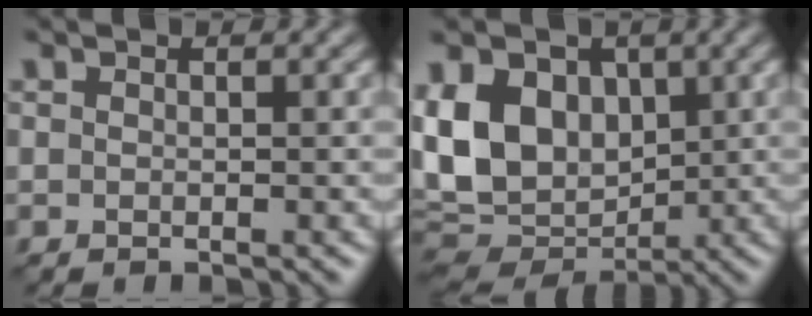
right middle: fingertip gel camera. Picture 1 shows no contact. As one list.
[{"total": 12.5, "force": [2.4, 9.3, 8.0], "torque": [-0.163, 0.012, 0.039]}]